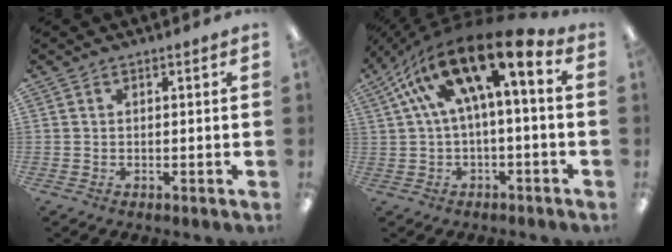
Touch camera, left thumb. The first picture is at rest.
{"total": 17.2, "force": [6.8, 5.5, 14.8], "torque": [-0.272, -0.036, 0.107]}